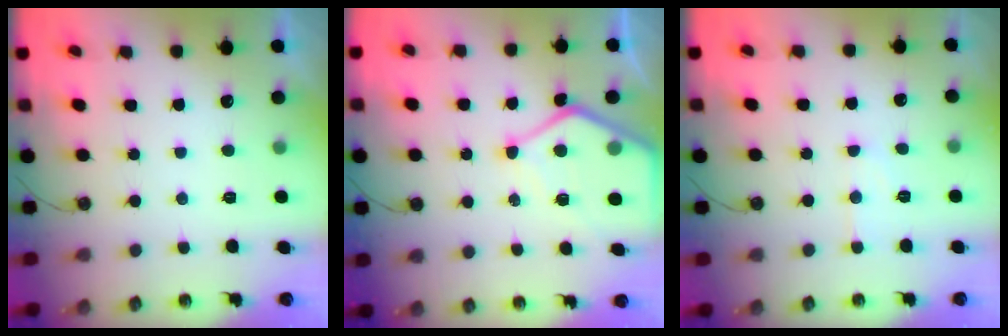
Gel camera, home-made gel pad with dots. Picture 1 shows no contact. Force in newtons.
{"total": 10.9, "press": 10.9, "slide": 0.8}
{"total": 6.7, "press": 6.7, "slide": 0.4}